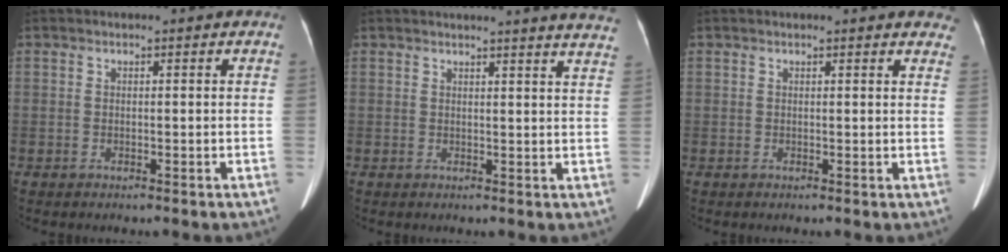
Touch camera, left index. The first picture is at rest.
{"total": 13.8, "force": [13.2, -0.3, 4.2], "torque": [-0.049, -0.051, 0.130]}
{"total": 8.5, "force": [7.8, 2.4, 2.3], "torque": [-0.002, 0.002, 0.061]}